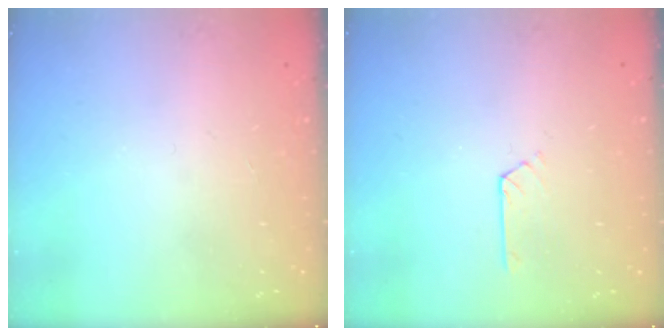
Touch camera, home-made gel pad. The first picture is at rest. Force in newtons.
{"total": 2.1, "press": 2.0, "slide": 0.3}